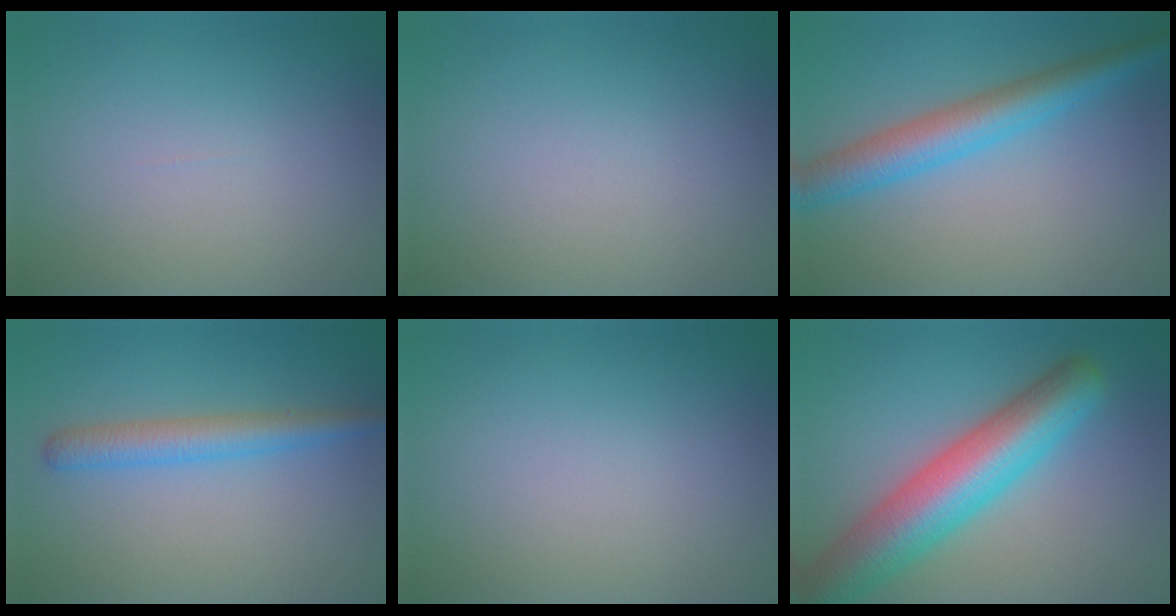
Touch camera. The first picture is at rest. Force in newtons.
{"total": 0.0}
{"total": 5.0, "press": 5.0, "slide": 0.2}
{"total": 3.2, "press": 3.2, "slide": 0.1}
{"total": 0.0}
{"total": 9.2, "press": 9.2, "slide": 0.5}